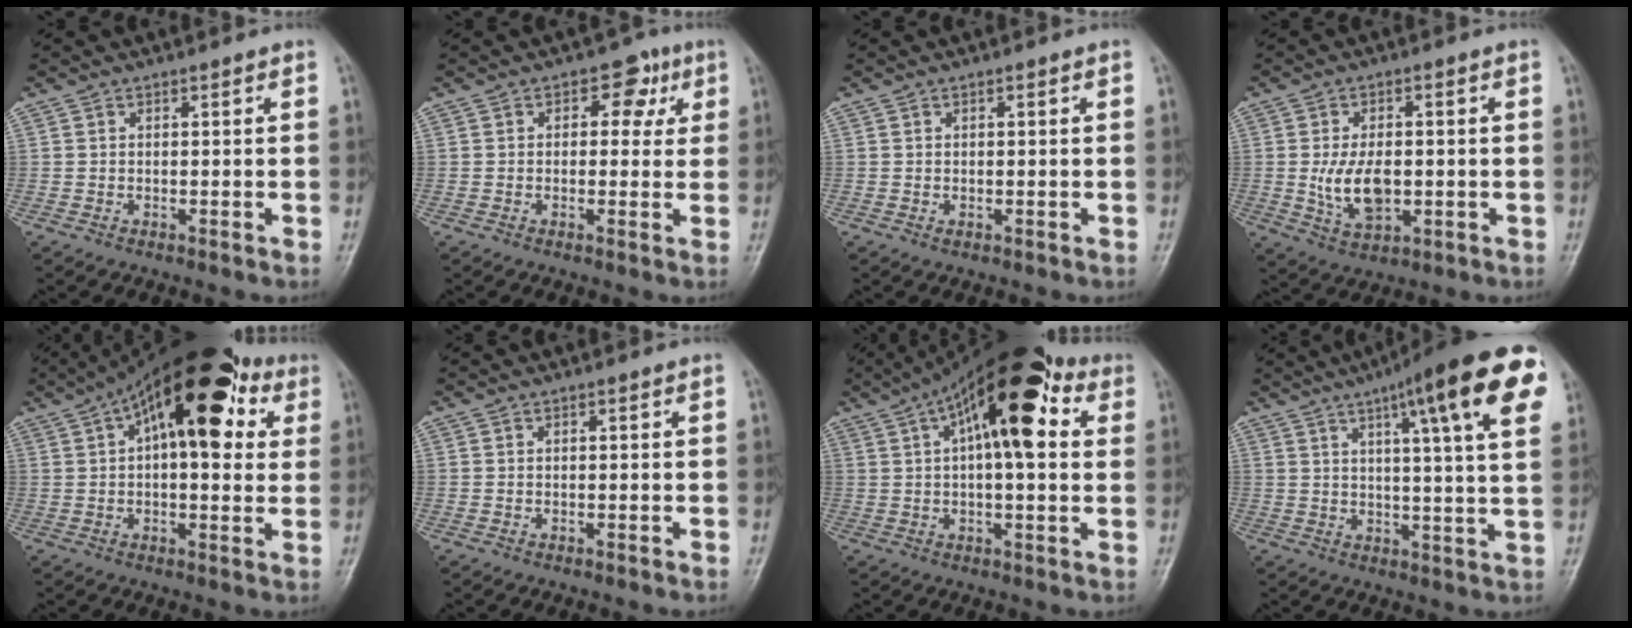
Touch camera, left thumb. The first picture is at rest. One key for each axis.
{"total": 5.1, "fx": 1.7, "fy": 3.8, "fz": 3.0, "tx": 0.006, "ty": 0.001, "tz": 0.011}
{"total": 0.6, "fx": -0.1, "fy": 0.4, "fz": 0.5, "tx": -0.007, "ty": 0.004, "tz": 0.001}
{"total": 8.2, "fx": -0.8, "fy": 4.7, "fz": 6.6, "tx": -0.113, "ty": -0.003, "tz": -0.006}
{"total": 20.2, "fx": 6.7, "fy": 9.6, "fz": 16.5, "tx": -0.227, "ty": 0.028, "tz": 0.091}
{"total": 0.0}
{"total": 18.6, "fx": 5.8, "fy": 7.6, "fz": 16.0, "tx": -0.234, "ty": 0.030, "tz": 0.077}
{"total": 19.4, "fx": 8.9, "fy": 3.1, "fz": 17.0, "tx": -0.227, "ty": -0.008, "tz": 0.113}